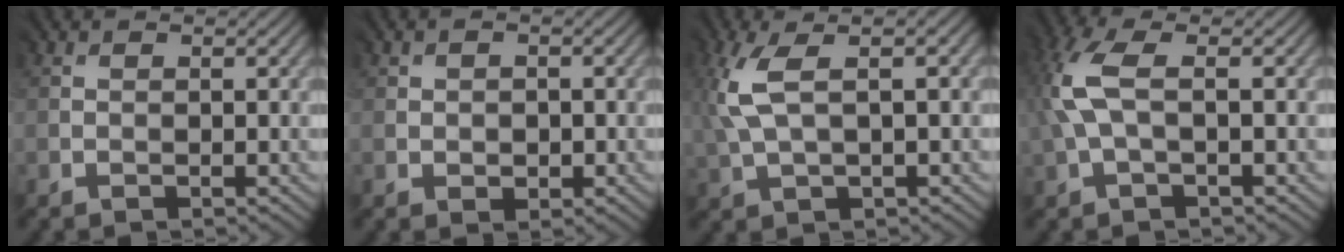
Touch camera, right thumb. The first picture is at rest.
{"total": 1.2, "force": [0.1, 1.1, 0.2], "torque": [-0.001, -0.005, 0.004]}
{"total": 5.5, "force": [1.4, 2.1, 4.9], "torque": [-0.135, 0.010, 0.025]}
{"total": 5.6, "force": [1.0, 2.5, 5.0], "torque": [-0.148, 0.013, 0.017]}